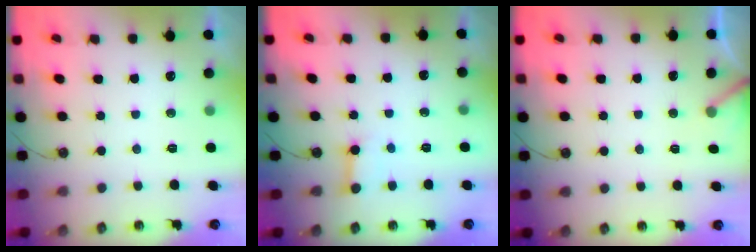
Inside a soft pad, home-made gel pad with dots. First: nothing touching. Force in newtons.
{"total": 3.9, "press": 3.9, "slide": 0.3}
{"total": 2.9, "press": 2.9, "slide": 0.2}